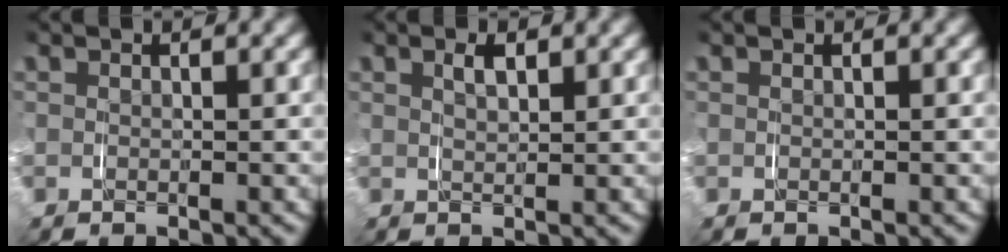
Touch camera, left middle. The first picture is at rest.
{"total": 1.1, "force": [0.3, 0.5, 1.0], "torque": [-0.019, -0.006, 0.009]}
{"total": 0.0}